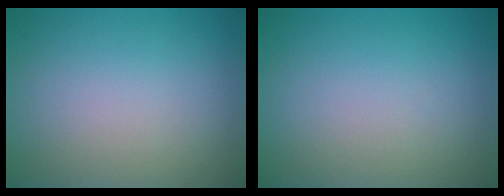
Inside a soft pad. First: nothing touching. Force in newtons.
{"total": 0.0}